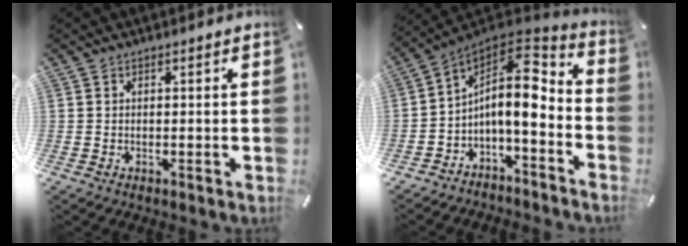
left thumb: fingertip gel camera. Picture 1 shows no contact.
{"total": 10.8, "force": [0.6, 6.1, 8.8], "torque": [-0.143, -0.023, 0.004]}